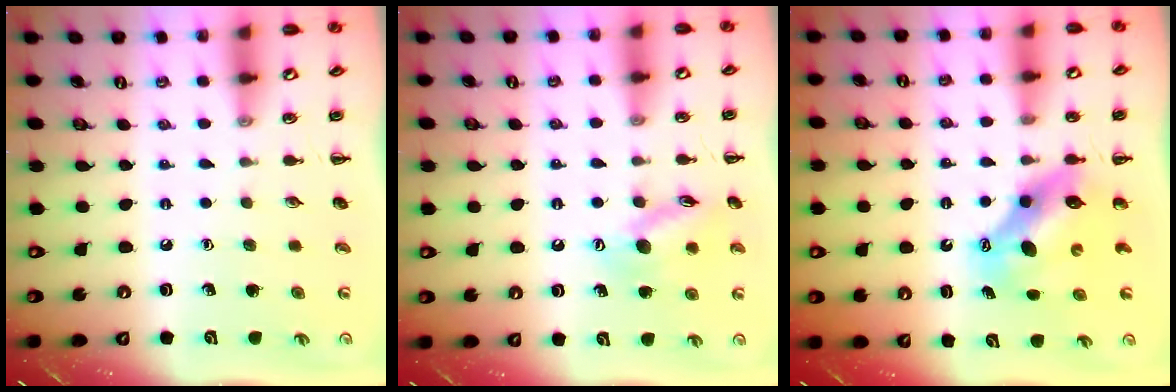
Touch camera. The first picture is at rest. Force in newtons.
{"total": 11.8, "press": 11.7, "slide": 1.7}
{"total": 7.4, "press": 7.1, "slide": 2.0}